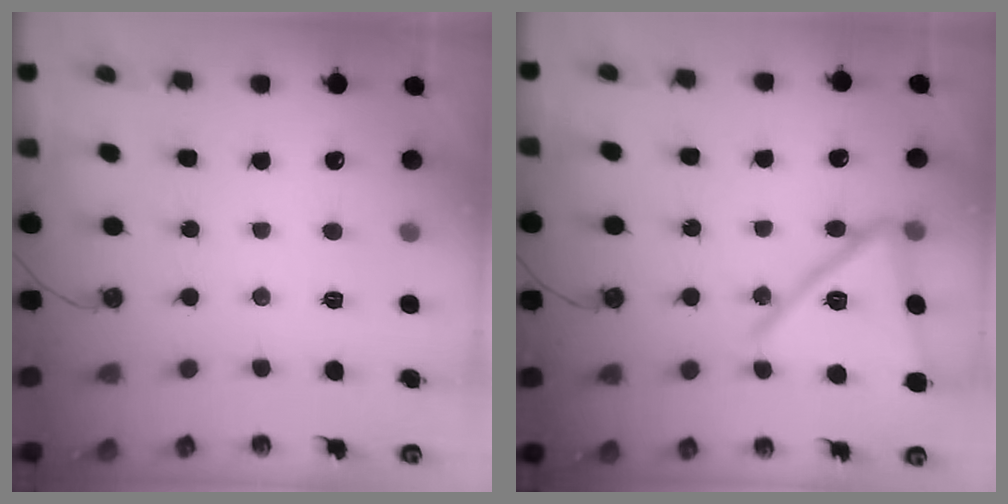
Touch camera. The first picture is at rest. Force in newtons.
{"total": 17.7, "press": 16.3, "slide": 6.9}